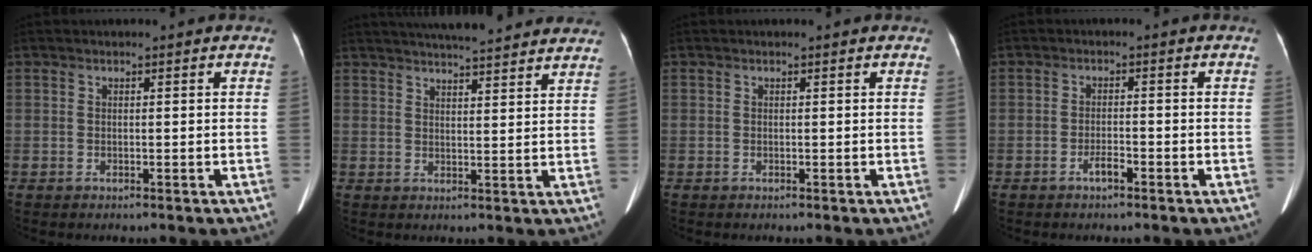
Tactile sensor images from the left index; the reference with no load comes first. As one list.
[{"total": 17.6, "force": [15.9, 2.1, 7.3], "torque": [-0.108, 0.029, 0.202]}, {"total": 0.0}, {"total": 1.9, "force": [-1.4, 0.4, 1.3], "torque": [-0.025, 0.000, -0.023]}]